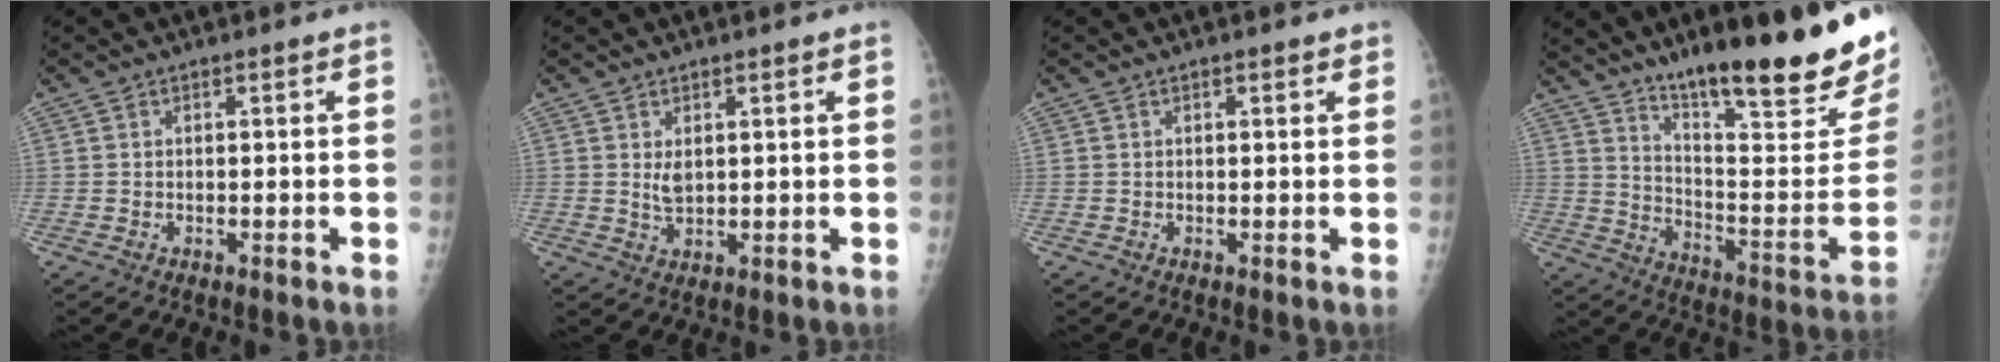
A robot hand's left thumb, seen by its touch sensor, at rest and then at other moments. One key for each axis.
{"total": 2.9, "fx": 1.0, "fy": 1.5, "fz": 2.2, "tx": -0.033, "ty": -0.011, "tz": 0.021}
{"total": 1.5, "fx": 0.9, "fy": 0.6, "fz": 1.0, "tx": -0.010, "ty": -0.001, "tz": 0.009}
{"total": 27.3, "fx": 18.8, "fy": 4.8, "fz": 19.2, "tx": -0.257, "ty": -0.099, "tz": 0.285}